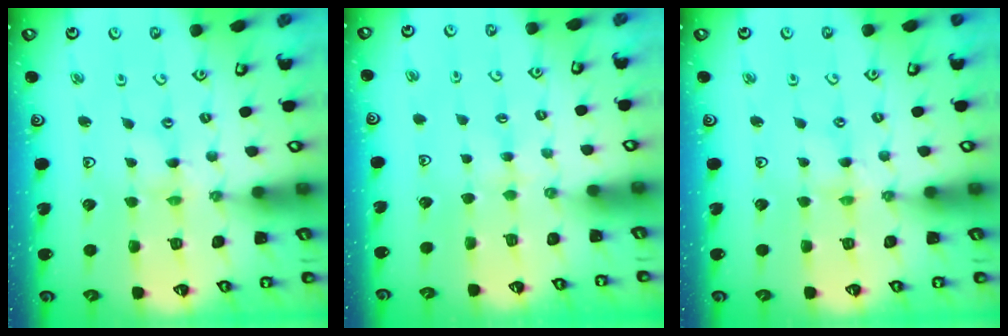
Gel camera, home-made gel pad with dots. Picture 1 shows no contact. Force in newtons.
{"total": 2.7, "press": 2.7, "slide": 0.6}
{"total": 0.7, "press": 0.7, "slide": 0.2}